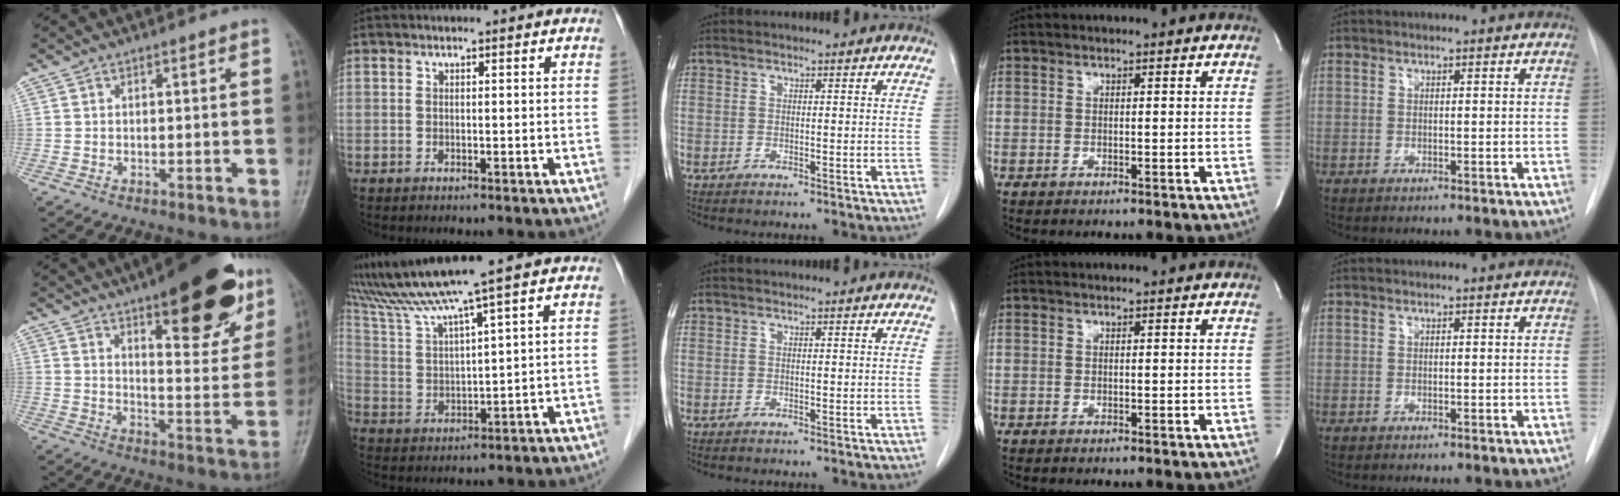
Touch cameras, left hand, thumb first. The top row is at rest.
{"thumb": {"total": 22.2, "force": [12.9, 7.6, 16.4], "torque": [-0.181, -0.052, 0.184]}, "index": {"total": 11.6, "force": [9.1, -2.2, 6.8], "torque": [-0.128, 0.016, 0.171]}}